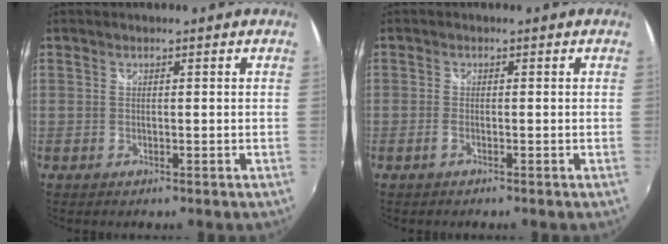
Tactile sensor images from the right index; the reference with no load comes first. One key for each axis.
{"total": 0.9, "fx": -0.6, "fy": 0.2, "fz": 0.6, "tx": -0.016, "ty": -0.001, "tz": -0.014}